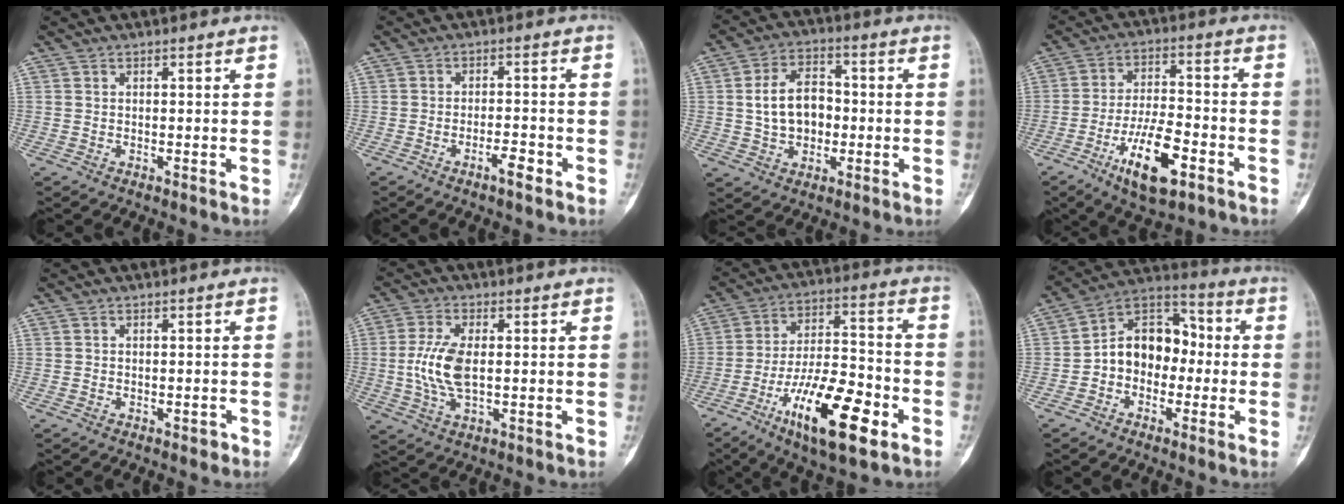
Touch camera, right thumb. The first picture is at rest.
{"total": 3.6, "force": [-2.2, 0.9, 2.7], "torque": [-0.042, 0.016, -0.039]}
{"total": 10.1, "force": [-0.1, 7.1, 7.2], "torque": [-0.100, 0.018, -0.006]}
{"total": 13.0, "force": [-6.1, 4.9, 10.3], "torque": [-0.177, 0.026, -0.103]}
{"total": 1.0, "force": [-0.6, 0.6, 0.6], "torque": [-0.003, 0.004, -0.010]}
{"total": 8.5, "force": [0.0, 4.0, 7.5], "torque": [-0.169, -0.003, 0.002]}
{"total": 19.1, "force": [-8.7, 6.5, 15.7], "torque": [-0.258, 0.046, -0.143]}
{"total": 12.3, "force": [-1.3, 9.2, 8.0], "torque": [-0.087, 0.050, -0.040]}